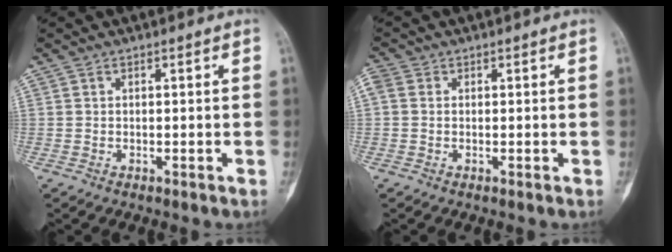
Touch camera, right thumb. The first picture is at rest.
{"total": 2.0, "force": [0.5, 1.4, 1.4], "torque": [-0.041, 0.009, 0.006]}